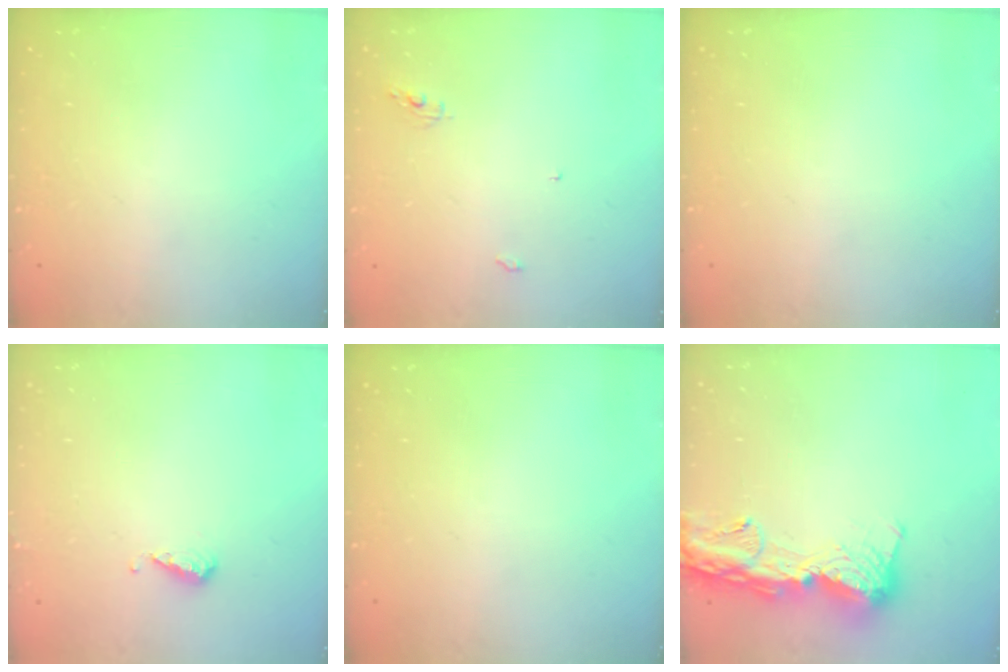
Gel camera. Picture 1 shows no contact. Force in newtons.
{"total": 3.4, "press": 3.4, "slide": 0.0}
{"total": 0.0}
{"total": 3.8, "press": 3.7, "slide": 0.3}
{"total": 0.0}
{"total": 15.6, "press": 15.5, "slide": 1.6}